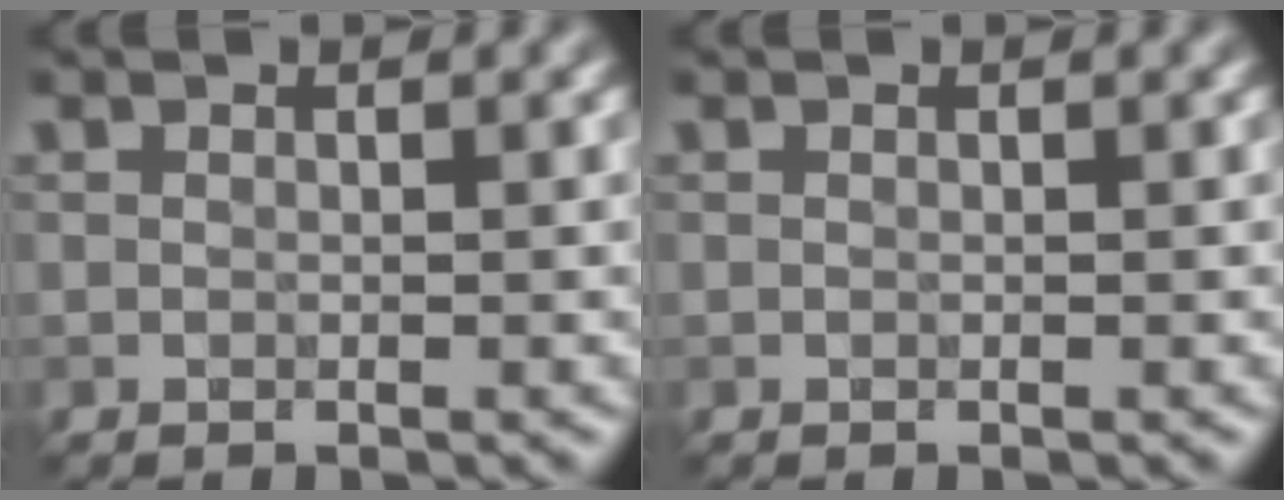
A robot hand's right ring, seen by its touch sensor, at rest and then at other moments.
{"total": 0.0}